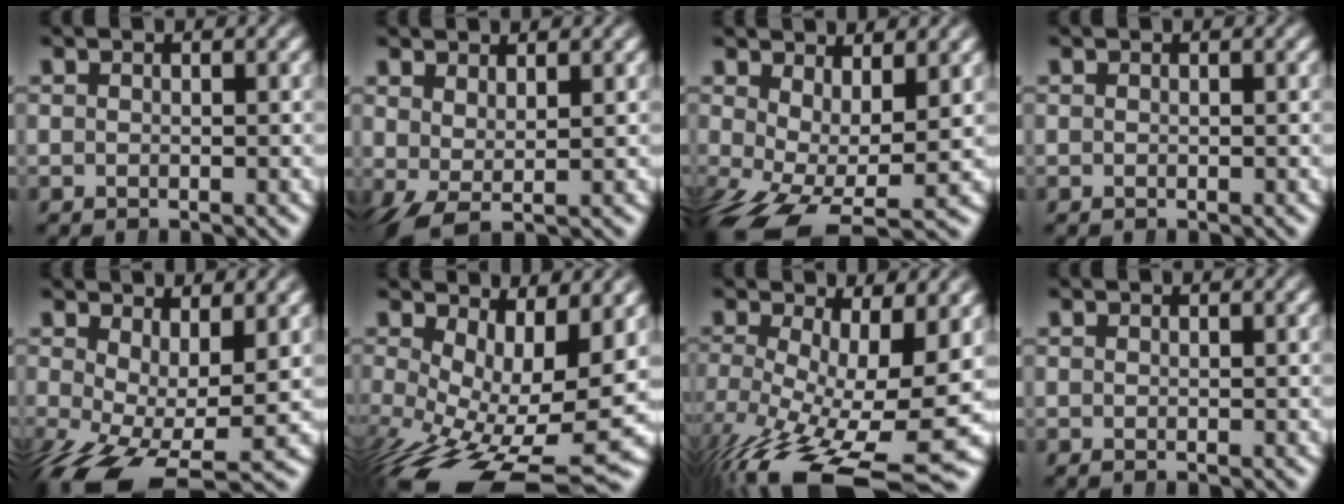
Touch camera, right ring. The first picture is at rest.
{"total": 3.0, "force": [-0.6, 1.7, 2.4], "torque": [-0.060, -0.027, 0.012]}
{"total": 7.1, "force": [-3.6, 4.3, 4.4], "torque": [-0.108, -0.058, -0.030]}
{"total": 0.0}
{"total": 6.8, "force": [-3.4, 3.5, 4.8], "torque": [-0.108, -0.057, -0.024]}
{"total": 11.1, "force": [-4.0, 5.5, 8.8], "torque": [-0.161, -0.069, -0.023]}
{"total": 10.7, "force": [-4.2, 5.0, 8.6], "torque": [-0.163, -0.070, -0.026]}
{"total": 0.0}